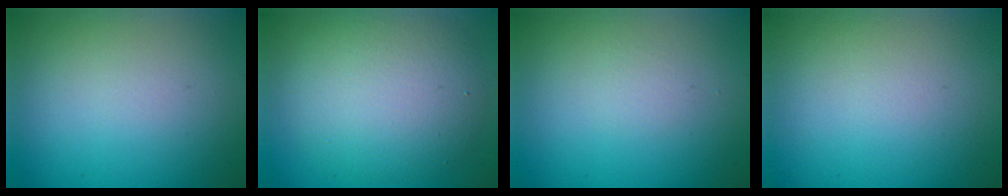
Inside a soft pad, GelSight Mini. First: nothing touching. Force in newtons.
{"total": 6.4, "press": 6.3, "slide": 0.8}
{"total": 0.0}
{"total": 0.0}